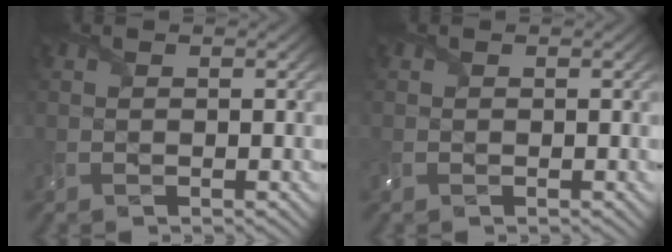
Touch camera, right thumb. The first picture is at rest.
{"total": 0.7, "force": [-0.2, 0.7, 0.1], "torque": [-0.003, -0.003, -0.007]}